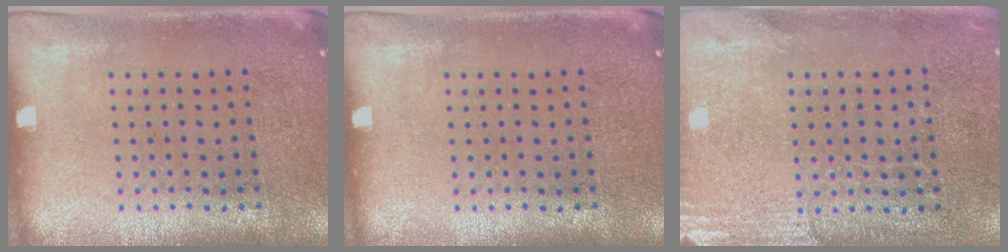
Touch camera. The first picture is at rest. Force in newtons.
{"total": 0.0}
{"total": 2.7, "press": 2.4, "slide": 1.3}